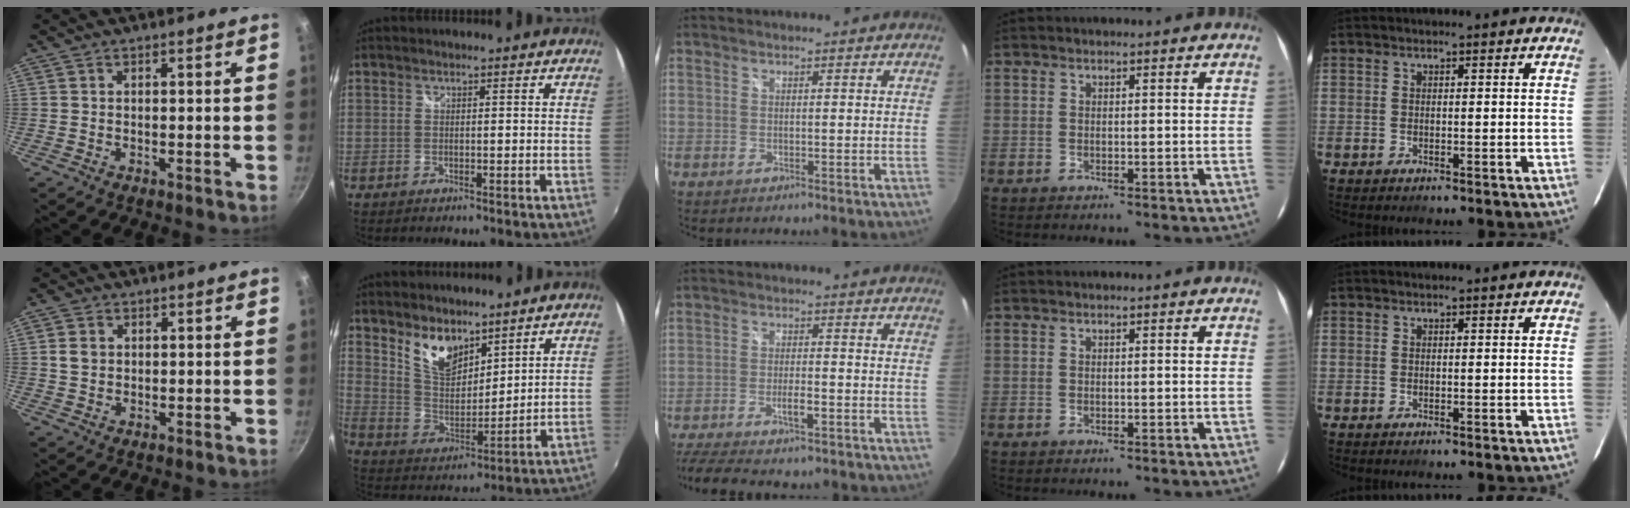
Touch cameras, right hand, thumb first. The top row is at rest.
{"thumb": {"total": 3.0, "force": [0.6, 2.4, 1.7], "torque": [-0.025, 0.002, 0.009]}, "index": {"total": 9.9, "force": [6.9, 5.0, 4.9], "torque": [-0.089, 0.001, 0.138]}, "middle": {"total": 9.9, "force": [-7.9, 2.2, 5.5], "torque": [-0.126, -0.016, -0.132]}}